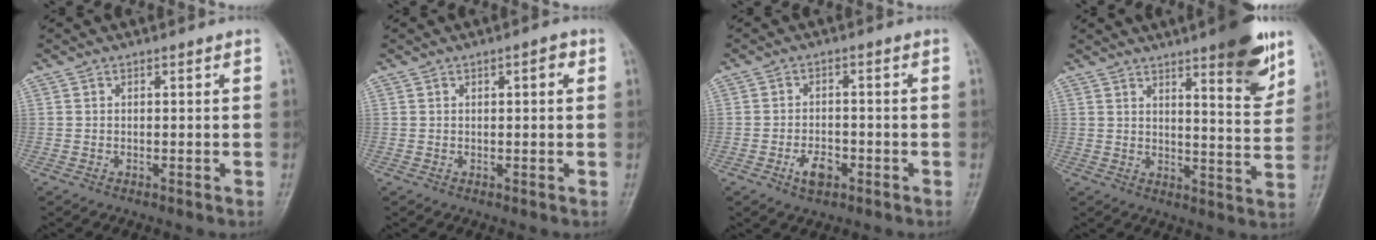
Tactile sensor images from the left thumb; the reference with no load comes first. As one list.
[{"total": 2.1, "force": [0.7, 0.8, 1.8], "torque": [-0.021, 0.002, 0.008]}, {"total": 4.4, "force": [-2.2, 2.6, 2.8], "torque": [-0.039, 0.011, -0.039]}, {"total": 12.4, "force": [7.5, 2.6, 9.5], "torque": [-0.104, -0.044, 0.101]}]